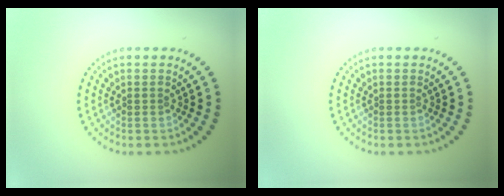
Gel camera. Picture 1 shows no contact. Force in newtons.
{"total": 0.0}